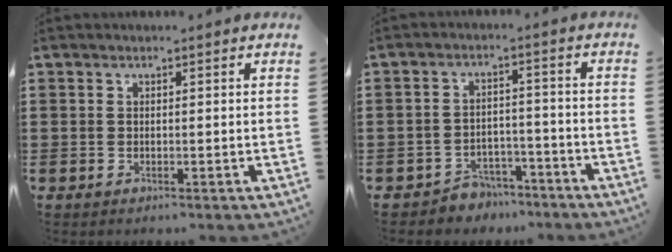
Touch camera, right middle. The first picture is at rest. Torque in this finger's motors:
{"motor_torque": [-0.13, 0.05, 0.06, 0.00]}